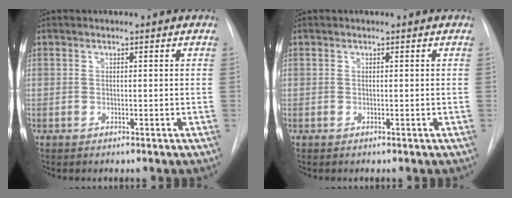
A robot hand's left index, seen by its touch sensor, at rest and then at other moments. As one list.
[{"total": 0.0}]